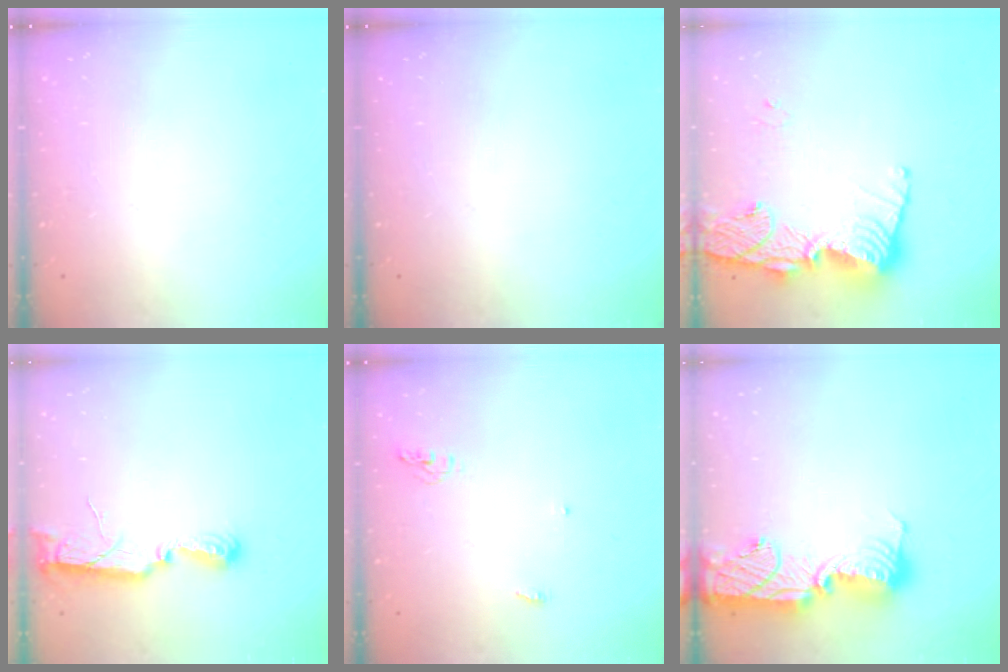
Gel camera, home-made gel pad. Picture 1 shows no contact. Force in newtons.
{"total": 0.0}
{"total": 17.4, "press": 17.3, "slide": 1.4}
{"total": 7.5, "press": 7.5, "slide": 0.4}
{"total": 7.8, "press": 4.6, "slide": 6.3}
{"total": 17.0, "press": 16.3, "slide": 4.7}